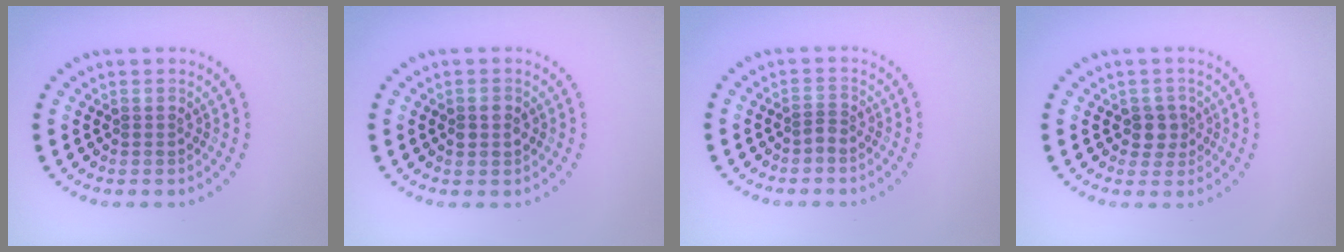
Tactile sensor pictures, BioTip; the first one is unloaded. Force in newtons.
{"total": 1.7, "press": 1.7, "slide": 0.1}
{"total": 0.8, "press": 0.5, "slide": 0.6}
{"total": 1.9, "press": 1.6, "slide": 1.1}